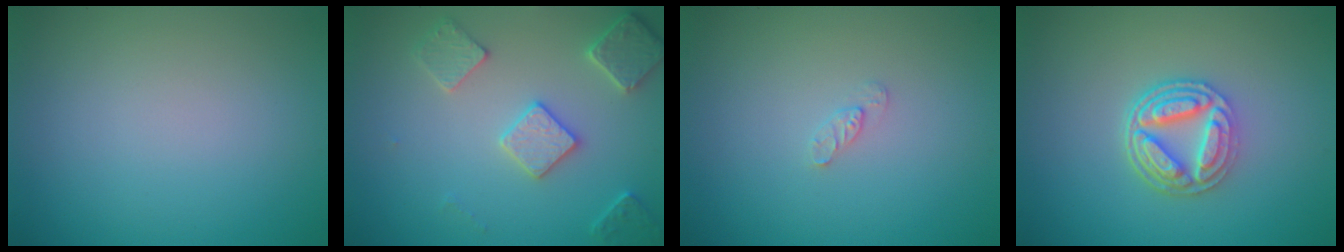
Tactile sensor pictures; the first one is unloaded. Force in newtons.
{"total": 3.7, "press": 3.4, "slide": 1.4}
{"total": 0.9, "press": 0.8, "slide": 0.2}
{"total": 5.0, "press": 3.8, "slide": 3.2}